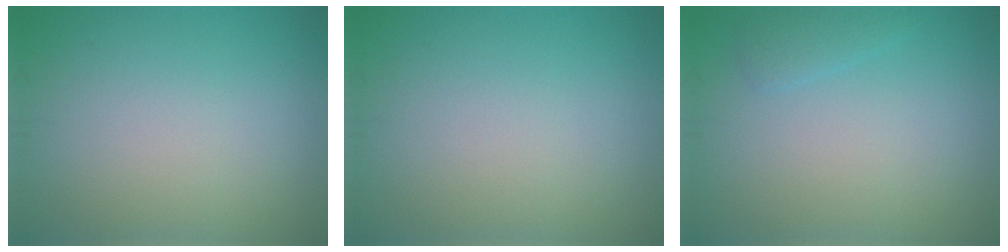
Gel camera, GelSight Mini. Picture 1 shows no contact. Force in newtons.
{"total": 0.0}
{"total": 1.1, "press": 1.1, "slide": 0.1}